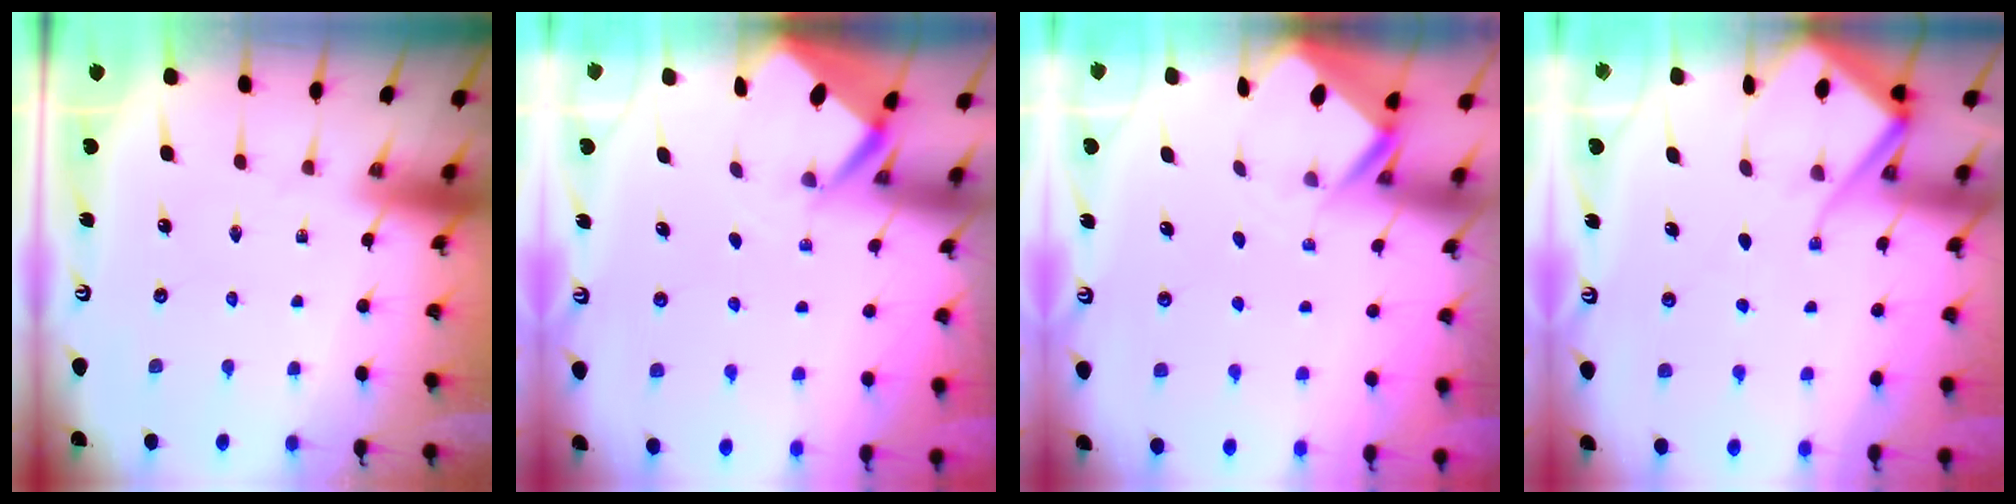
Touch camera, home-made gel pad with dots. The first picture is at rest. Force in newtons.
{"total": 2.8, "press": 2.8, "slide": 0.2}
{"total": 2.3, "press": 2.3, "slide": 0.1}
{"total": 7.9, "press": 7.9, "slide": 0.7}